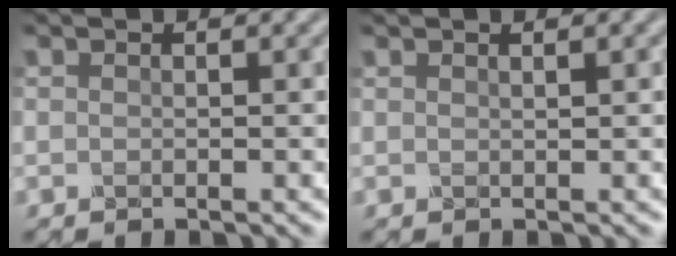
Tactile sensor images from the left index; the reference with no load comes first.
{"total": 1.1, "force": [0.7, 0.3, 0.8], "torque": [-0.011, 0.003, 0.008]}